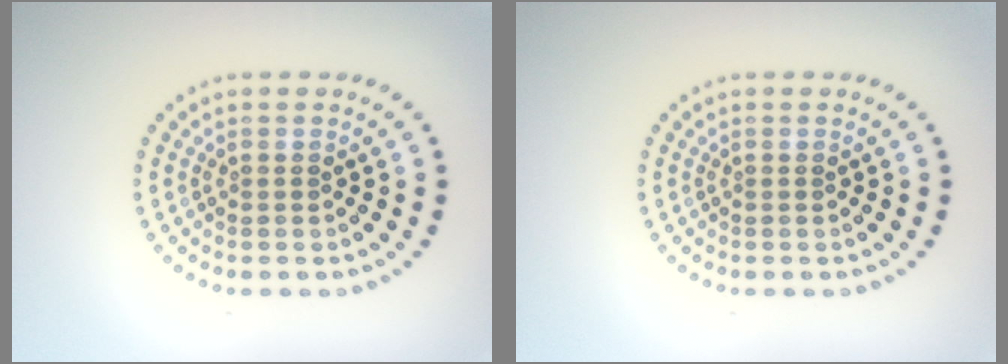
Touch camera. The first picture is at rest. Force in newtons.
{"total": 0.0}